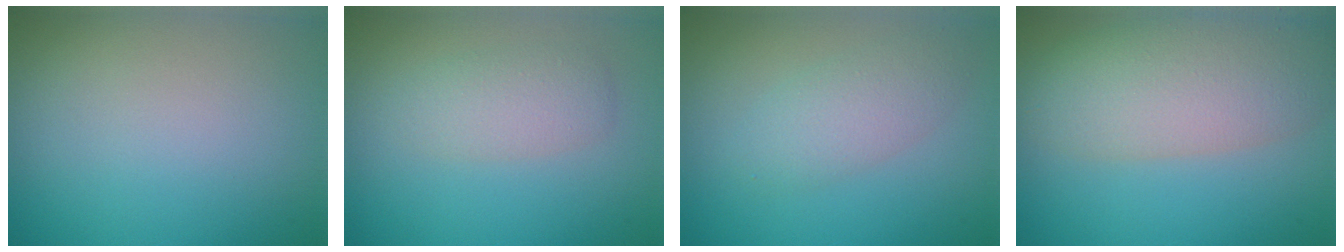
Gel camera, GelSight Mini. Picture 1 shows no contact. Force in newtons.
{"total": 2.6, "press": 2.6, "slide": 0.3}
{"total": 2.8, "press": 2.8, "slide": 0.0}
{"total": 7.5, "press": 7.5, "slide": 0.4}